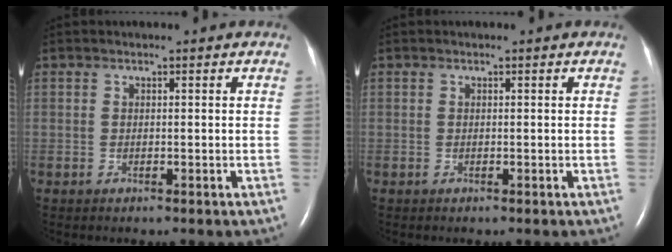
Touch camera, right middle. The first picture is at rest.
{"total": 0.0}